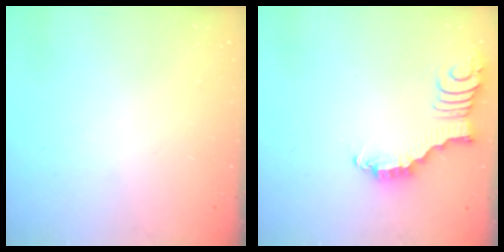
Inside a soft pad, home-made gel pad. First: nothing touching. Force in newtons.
{"total": 3.3, "press": 3.3, "slide": 0.5}